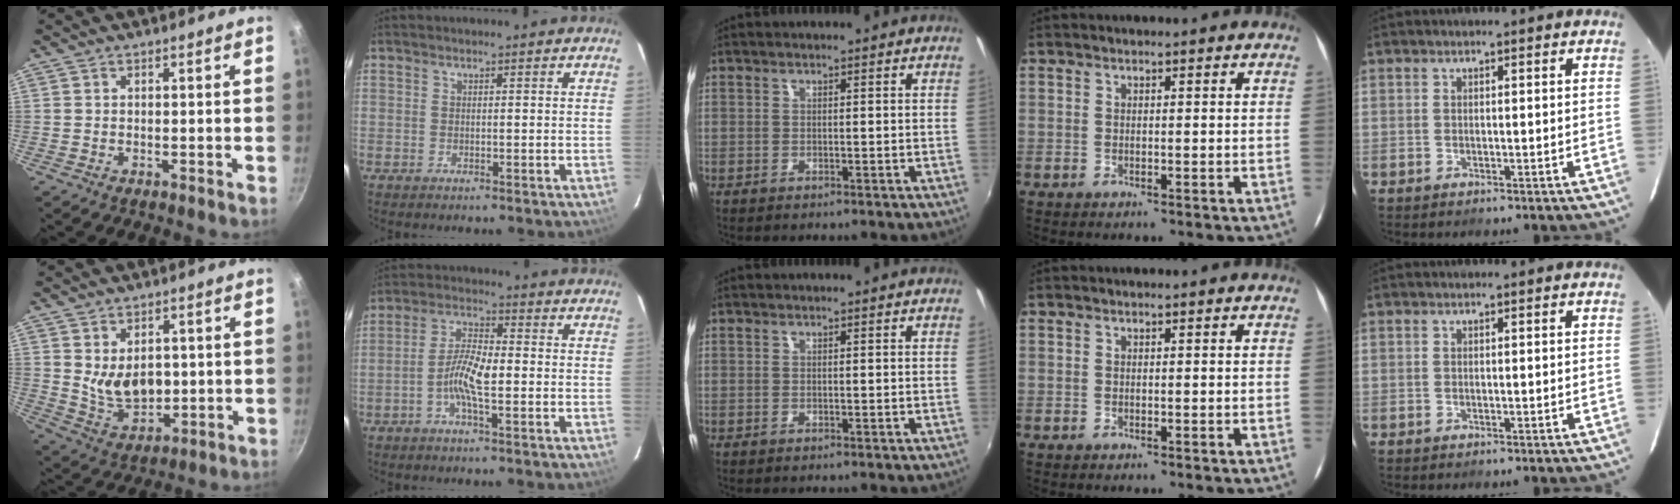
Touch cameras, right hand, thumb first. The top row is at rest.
{"thumb": {"total": 8.7, "force": [1.1, 5.9, 6.3], "torque": [-0.091, -0.027, 0.036]}, "index": {"total": 6.7, "force": [-2.0, 1.4, 6.2], "torque": [-0.127, 0.010, -0.043]}}